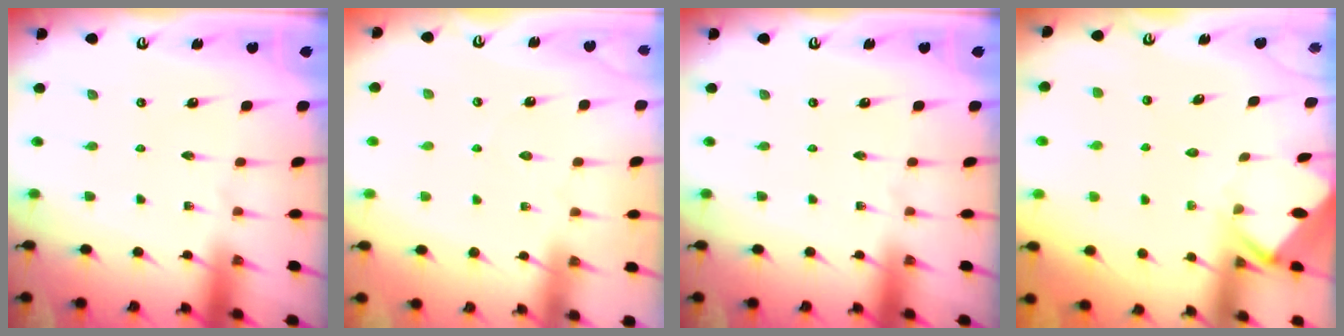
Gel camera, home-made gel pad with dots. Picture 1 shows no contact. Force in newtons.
{"total": 2.4, "press": 2.4, "slide": 0.3}
{"total": 0.0}
{"total": 3.9, "press": 3.9, "slide": 0.3}